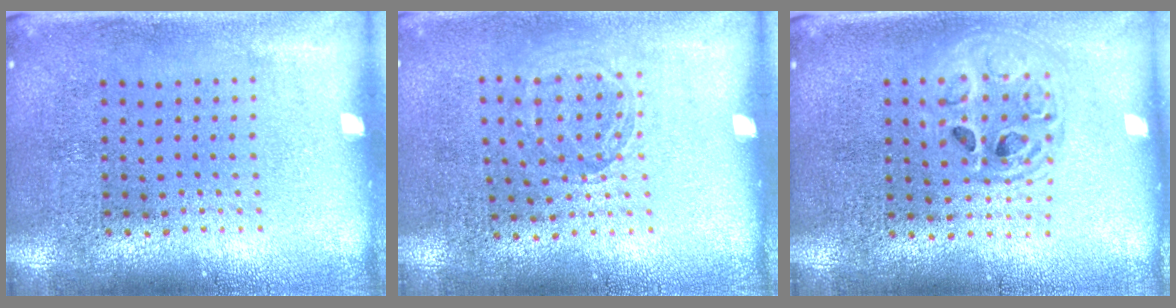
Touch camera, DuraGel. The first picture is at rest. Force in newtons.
{"total": 0.9, "press": 0.8, "slide": 0.2}
{"total": 1.4, "press": 1.2, "slide": 0.6}